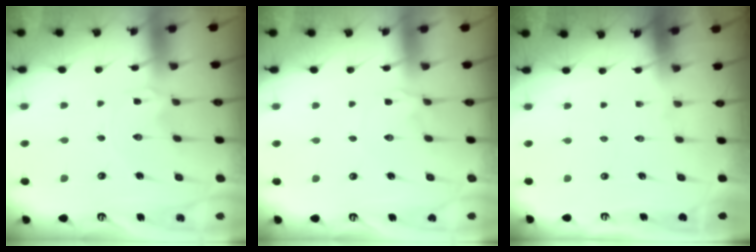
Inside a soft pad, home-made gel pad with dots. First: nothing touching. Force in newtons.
{"total": 1.1, "press": 1.0, "slide": 0.3}
{"total": 0.0}